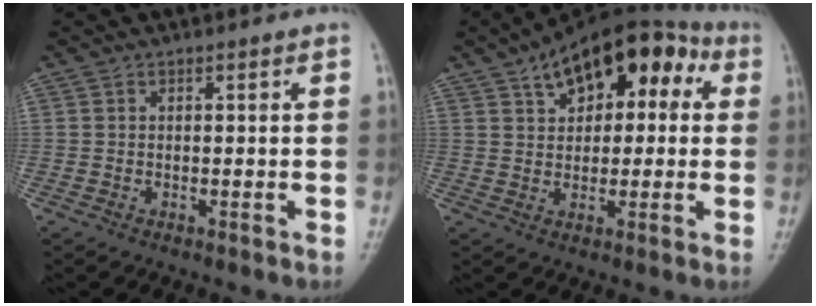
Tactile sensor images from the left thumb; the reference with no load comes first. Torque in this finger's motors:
{"motor_torque": [0.36, 3.55, 0.57, -0.15, 0.12]}